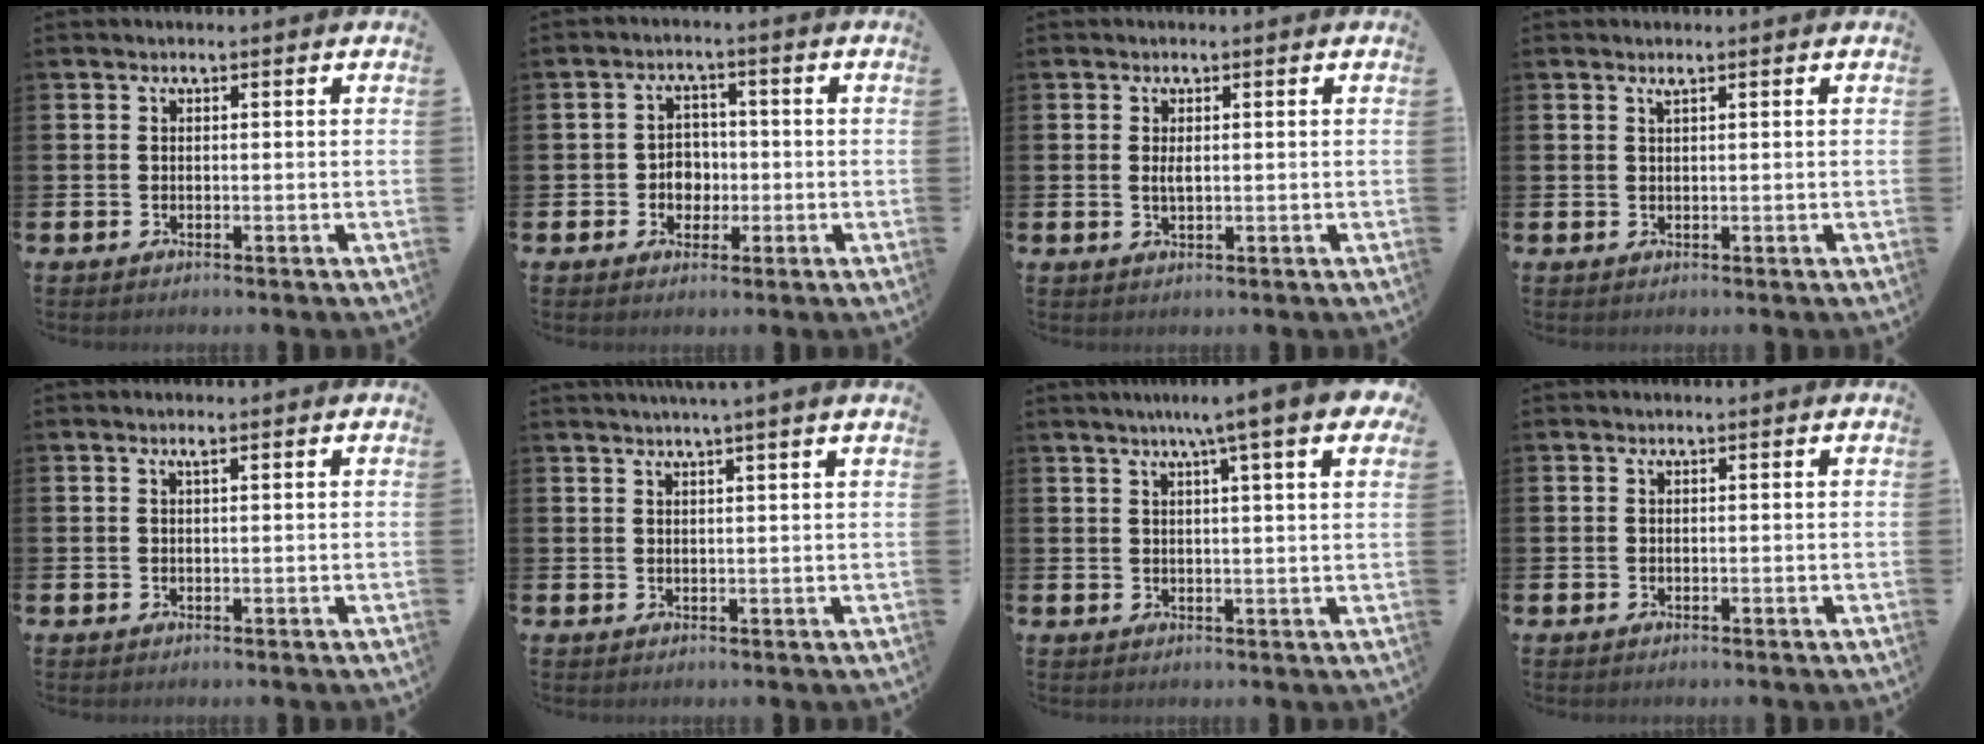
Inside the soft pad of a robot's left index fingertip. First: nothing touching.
{"total": 3.2, "force": [-0.5, 2.9, 1.2], "torque": [-0.025, 0.004, -0.017]}
{"total": 1.3, "force": [0.3, 0.4, 1.2], "torque": [-0.024, 0.002, 0.005]}
{"total": 0.9, "force": [0.7, 0.0, 0.5], "torque": [-0.008, -0.001, 0.012]}
{"total": 1.0, "force": [0.6, 0.1, 0.7], "torque": [-0.011, 0.001, 0.010]}
{"total": 2.1, "force": [1.9, -0.9, 0.6], "torque": [-0.017, -0.004, 0.036]}
{"total": 6.6, "force": [4.8, 0.2, 4.5], "torque": [-0.080, -0.014, 0.078]}
{"total": 0.0}